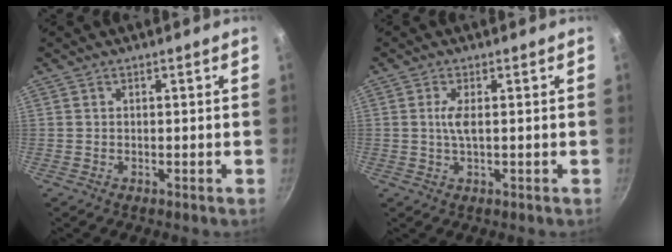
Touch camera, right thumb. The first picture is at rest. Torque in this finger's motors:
{"motor_torque": [1.13, 0.31, 0.49, 0.01, 0.02]}